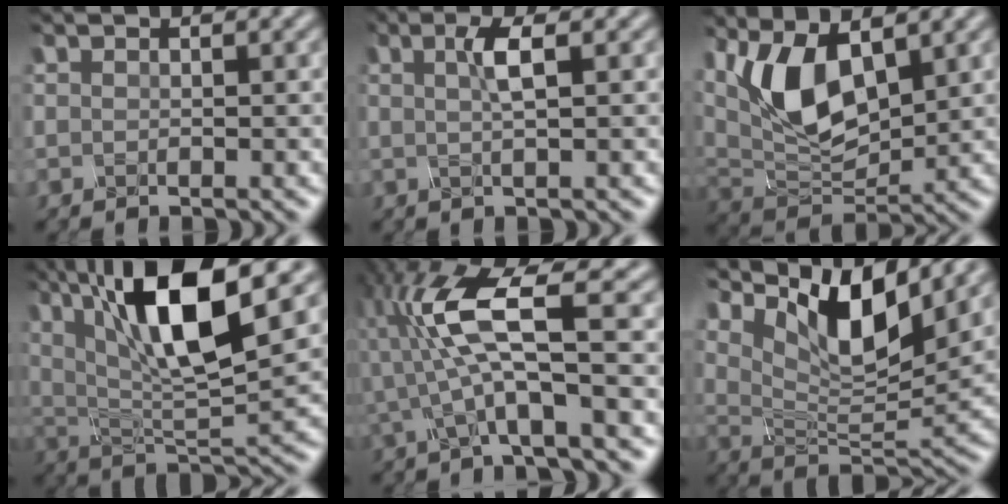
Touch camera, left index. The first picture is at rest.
{"total": 1.8, "force": [0.1, 0.4, 1.8], "torque": [-0.028, 0.002, 0.001]}
{"total": 8.0, "force": [2.5, 3.9, 6.5], "torque": [-0.135, -0.004, 0.043]}
{"total": 13.0, "force": [5.0, 4.3, 11.2], "torque": [-0.200, 0.013, 0.083]}
{"total": 6.8, "force": [-0.5, 1.1, 6.7], "torque": [-0.141, 0.013, -0.012]}
{"total": 9.2, "force": [4.6, 3.3, 7.3], "torque": [-0.128, -0.002, 0.090]}